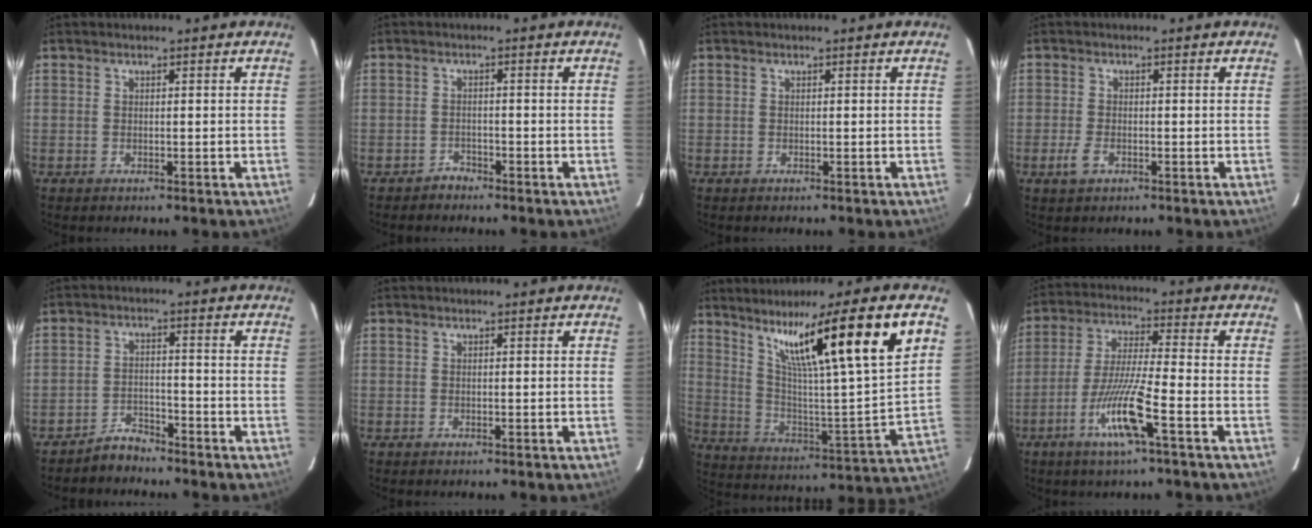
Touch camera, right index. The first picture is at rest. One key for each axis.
{"total": 1.4, "fx": -1.3, "fy": 0.6, "fz": -0.1, "tx": 0.004, "ty": 0.001, "tz": -0.023}
{"total": 0.0}
{"total": 2.4, "fx": -1.1, "fy": 1.4, "fz": 1.6, "tx": -0.039, "ty": -0.001, "tz": -0.017}
{"total": 3.2, "fx": -3.1, "fy": 0.9, "fz": -0.1, "tx": 0.004, "ty": -0.006, "tz": -0.056}
{"total": 0.0}
{"total": 22.5, "fx": 11.7, "fy": -0.3, "fz": 19.2, "tx": -0.298, "ty": 0.007, "tz": 0.189}
{"total": 10.7, "fx": -4.7, "fy": -0.1, "fz": 9.6, "tx": -0.188, "ty": -0.012, "tz": -0.093}